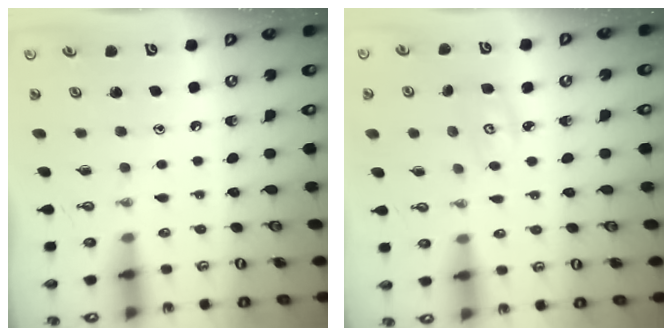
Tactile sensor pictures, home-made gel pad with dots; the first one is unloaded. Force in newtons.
{"total": 2.8, "press": 2.8, "slide": 0.3}